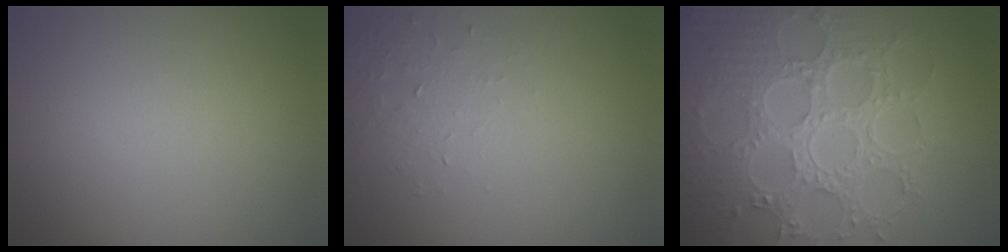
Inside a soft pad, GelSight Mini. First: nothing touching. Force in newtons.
{"total": 1.3, "press": 0.6, "slide": 1.2}
{"total": 8.9, "press": 6.5, "slide": 6.1}